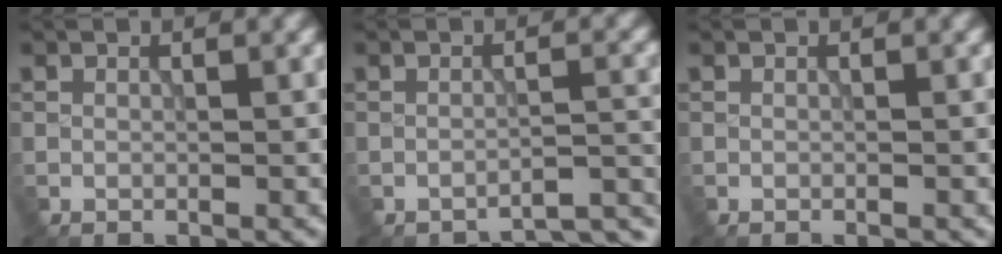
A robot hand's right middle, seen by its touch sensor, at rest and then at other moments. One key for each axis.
{"total": 3.3, "fx": -3.2, "fy": 0.3, "fz": 0.8, "tx": -0.002, "ty": 0.001, "tz": -0.043}
{"total": 0.0}